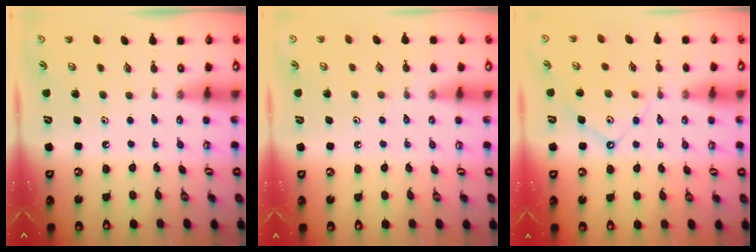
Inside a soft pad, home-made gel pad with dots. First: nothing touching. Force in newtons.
{"total": 3.0, "press": 2.9, "slide": 0.5}
{"total": 7.2, "press": 7.1, "slide": 0.7}